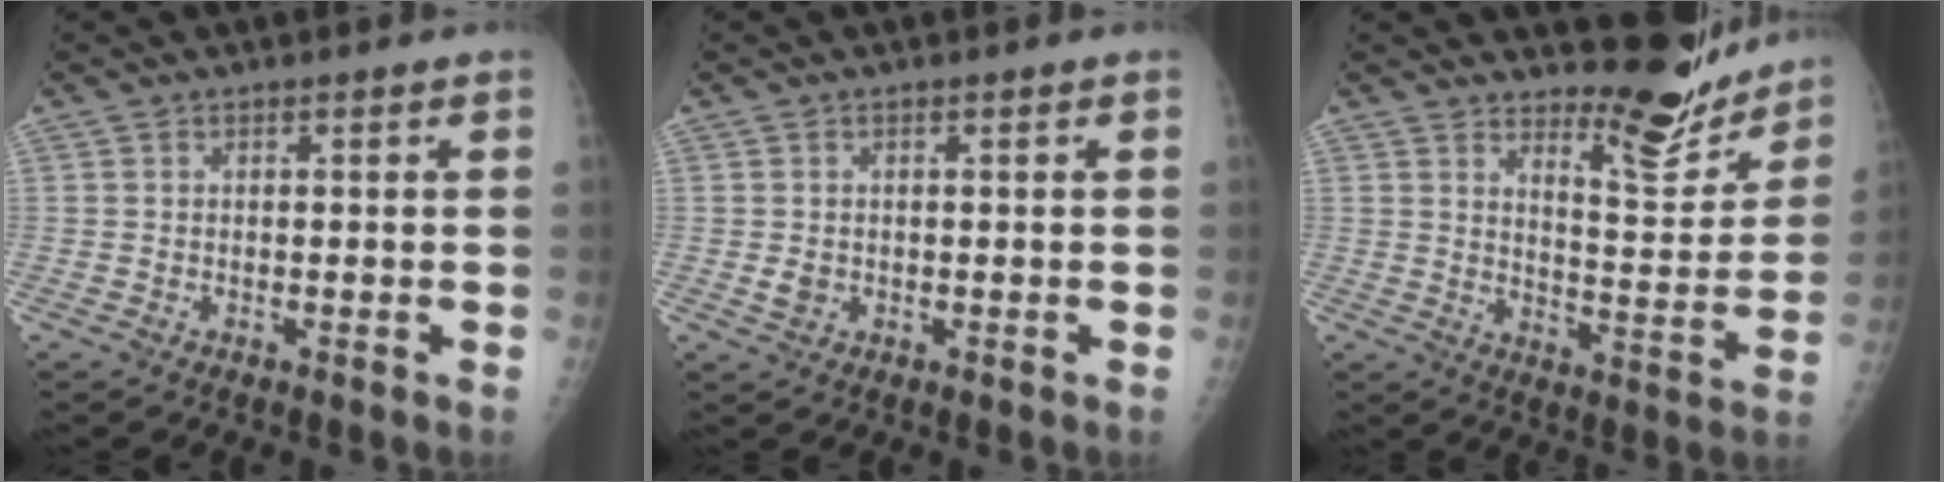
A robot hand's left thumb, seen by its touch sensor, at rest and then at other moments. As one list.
[{"total": 1.9, "force": [-0.1, 1.6, 1.0], "torque": [-0.012, 0.000, 0.003]}, {"total": 10.5, "force": [9.6, 2.4, 3.3], "torque": [-0.020, -0.095, 0.149]}]